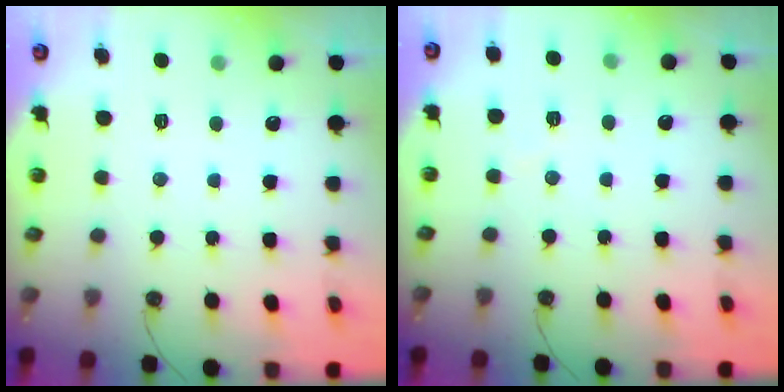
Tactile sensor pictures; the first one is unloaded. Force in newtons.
{"total": 2.8, "press": 2.7, "slide": 0.8}